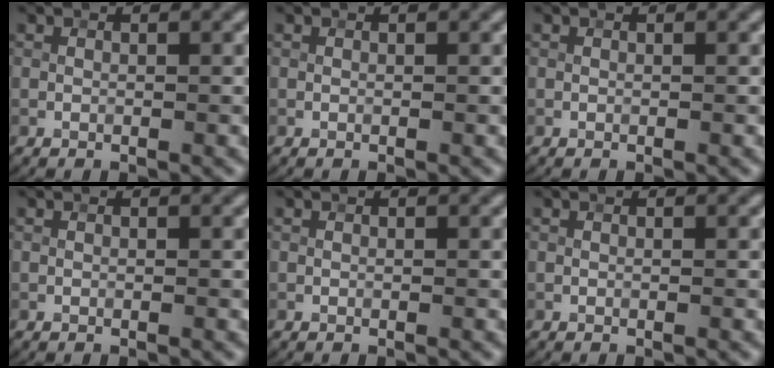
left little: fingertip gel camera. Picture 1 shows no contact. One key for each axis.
{"total": 0.0}
{"total": 0.0}
{"total": 0.0}
{"total": 0.0}
{"total": 0.0}